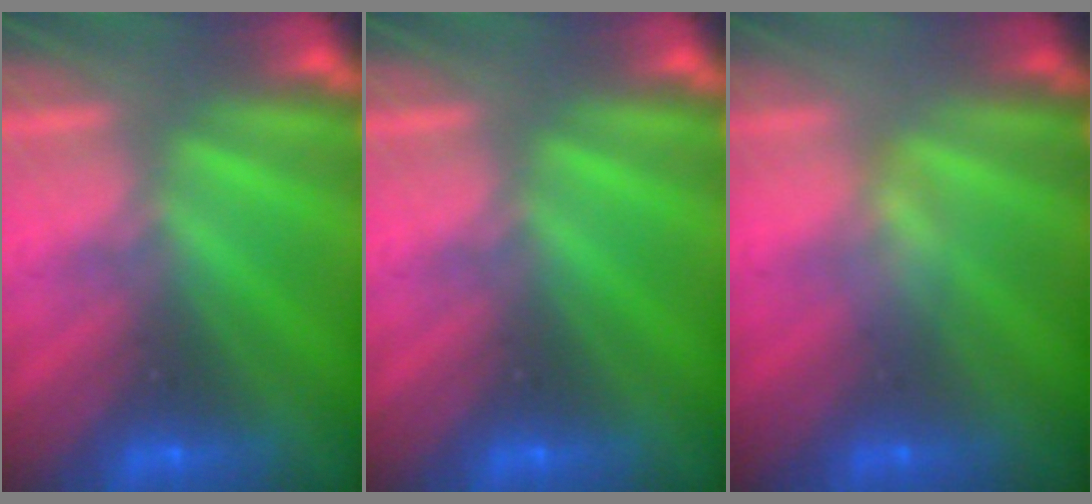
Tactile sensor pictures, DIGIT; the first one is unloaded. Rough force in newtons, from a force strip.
{"total": 0.0}
{"total": 2.4}